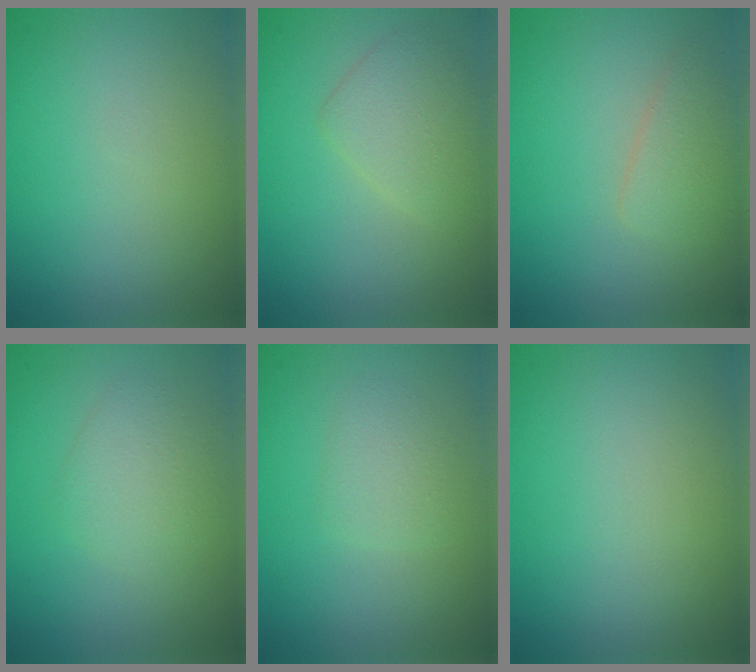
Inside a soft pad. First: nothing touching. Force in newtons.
{"total": 2.9, "press": 2.9, "slide": 0.2}
{"total": 2.2, "press": 2.2, "slide": 0.0}
{"total": 2.4, "press": 2.4, "slide": 0.1}
{"total": 1.6, "press": 1.6, "slide": 0.1}
{"total": 0.0}